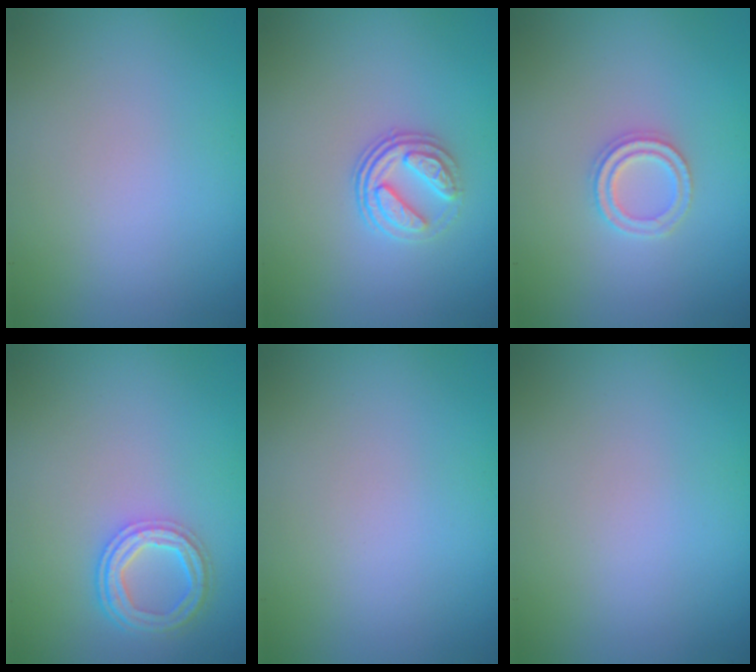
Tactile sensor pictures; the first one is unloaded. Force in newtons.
{"total": 3.1, "press": 2.6, "slide": 1.7}
{"total": 2.2, "press": 2.2, "slide": 0.5}
{"total": 4.1, "press": 3.2, "slide": 2.5}
{"total": 0.0}
{"total": 0.0}